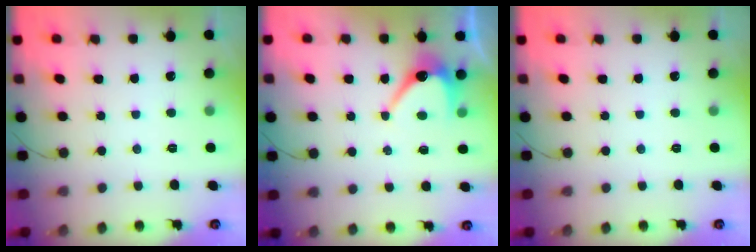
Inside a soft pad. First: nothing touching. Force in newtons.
{"total": 6.9, "press": 6.9, "slide": 0.2}
{"total": 0.0}